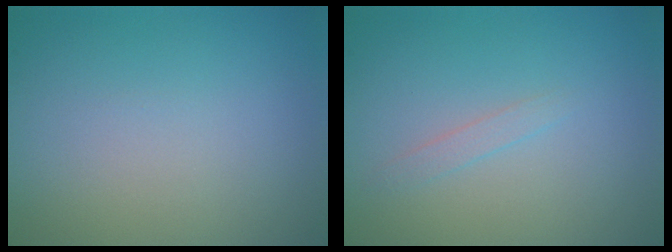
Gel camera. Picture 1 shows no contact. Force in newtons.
{"total": 0.8, "press": 0.8, "slide": 0.1}